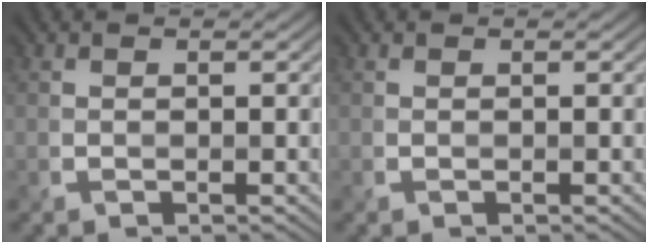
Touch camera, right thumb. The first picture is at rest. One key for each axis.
{"total": 0.0}